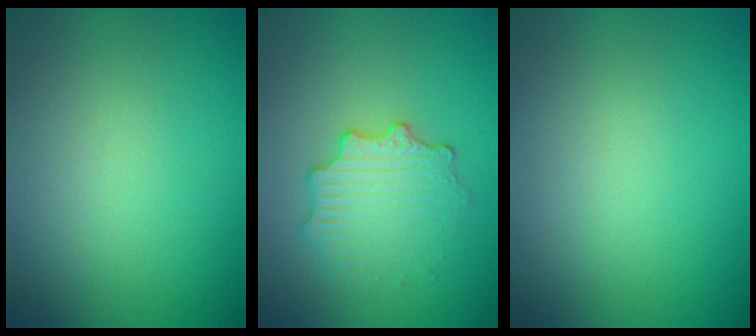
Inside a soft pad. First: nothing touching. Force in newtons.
{"total": 2.9, "press": 2.8, "slide": 0.9}
{"total": 0.0}